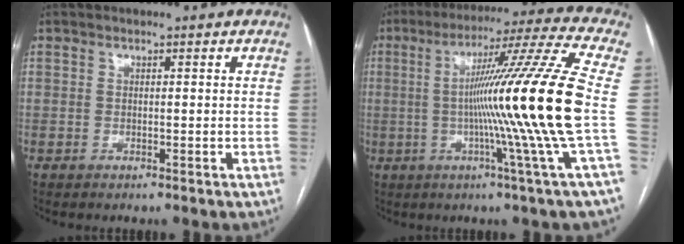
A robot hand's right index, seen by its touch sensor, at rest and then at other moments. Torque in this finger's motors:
{"motor_torque": [1.62, -0.52, 1.05, 0.21]}